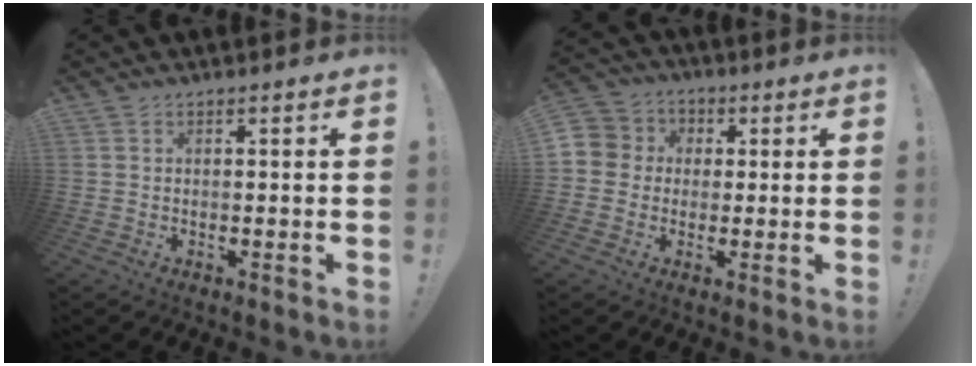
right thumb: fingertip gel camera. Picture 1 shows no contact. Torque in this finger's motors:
{"motor_torque": [0.01, 0.00, -0.02, -0.03, 0.03]}